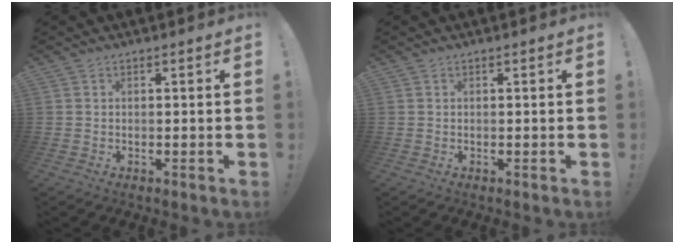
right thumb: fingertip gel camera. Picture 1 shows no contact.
{"total": 0.0}